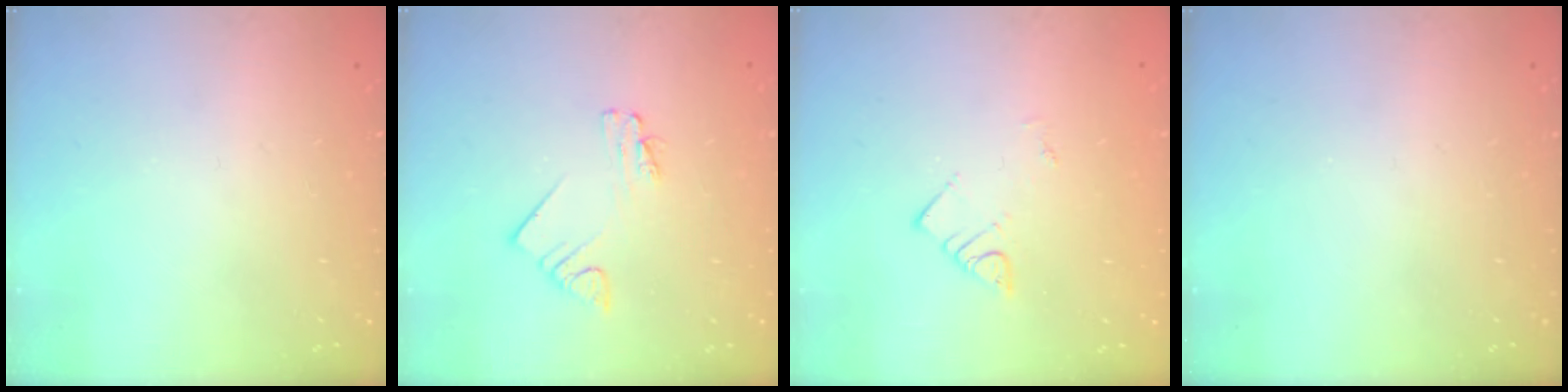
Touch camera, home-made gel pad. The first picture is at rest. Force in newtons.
{"total": 1.9, "press": 1.9, "slide": 0.1}
{"total": 3.6, "press": 3.6, "slide": 0.6}
{"total": 0.0}